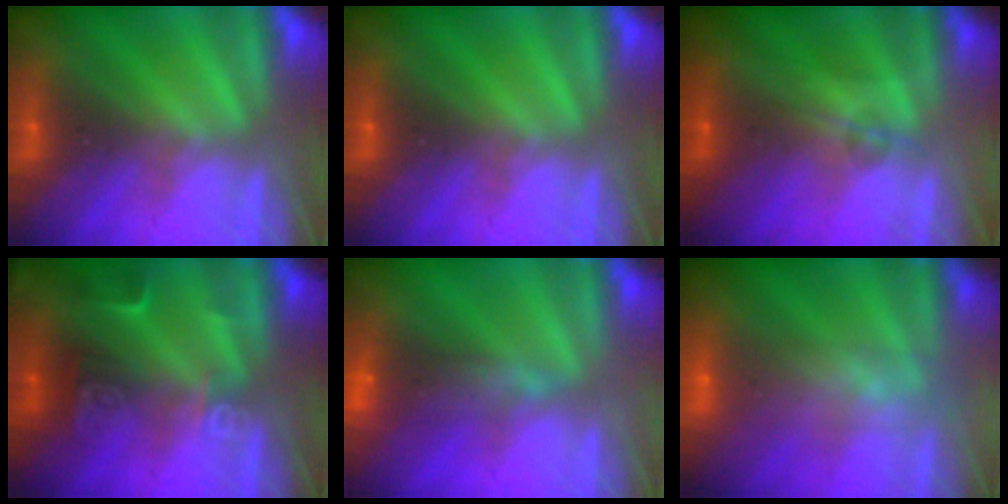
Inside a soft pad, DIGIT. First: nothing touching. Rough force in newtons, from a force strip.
{"total": 0.0}
{"total": 1.7}
{"total": 2.5}
{"total": 8.3}
{"total": 9.0}